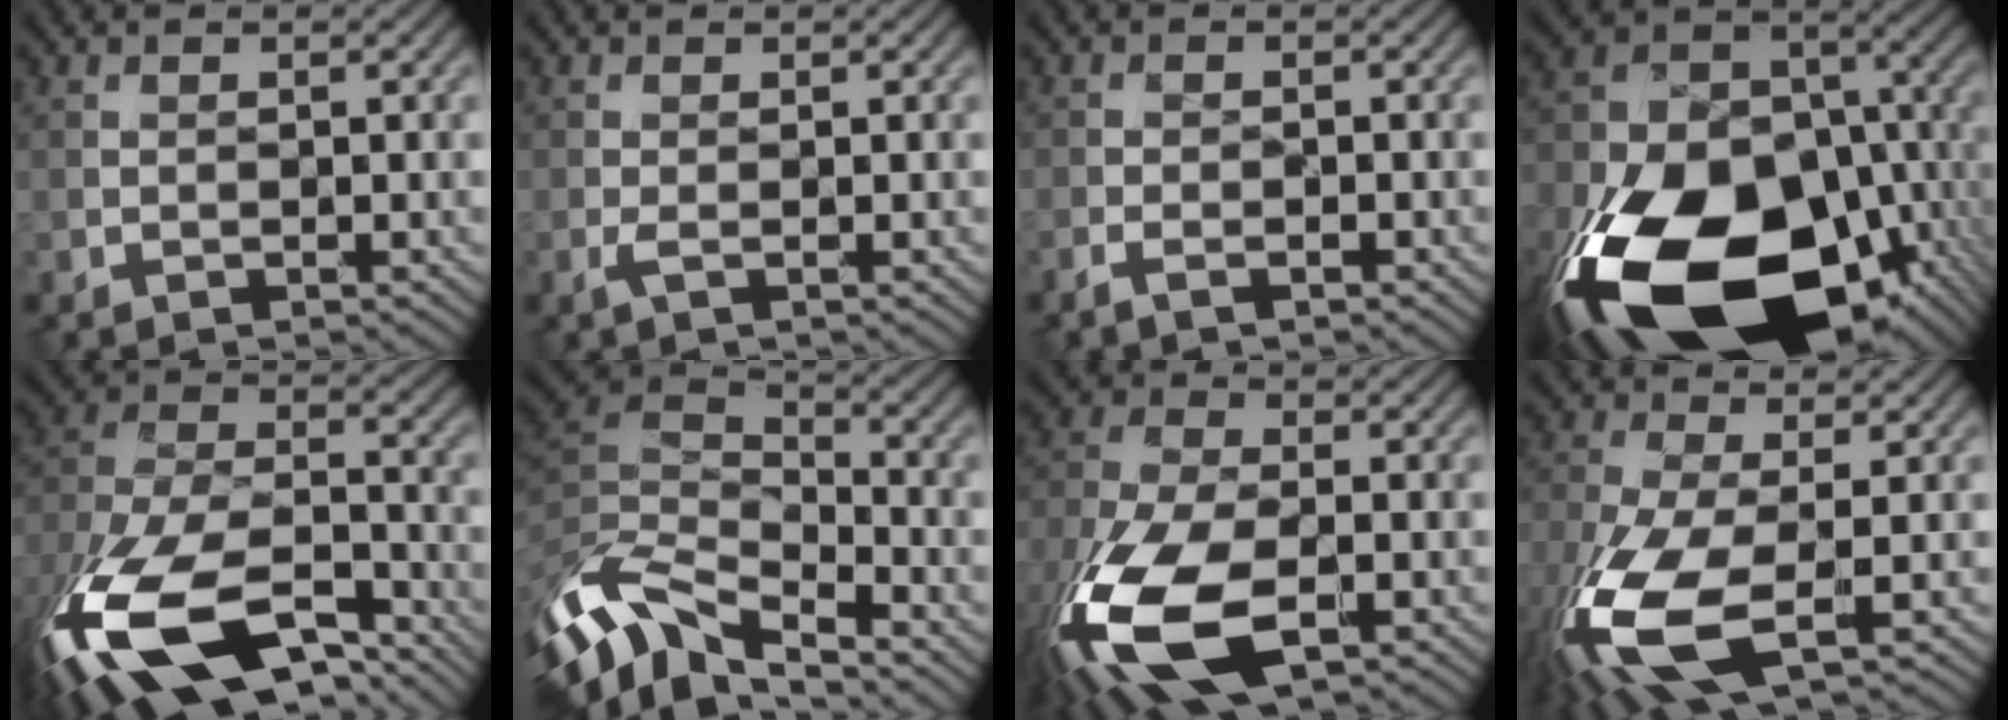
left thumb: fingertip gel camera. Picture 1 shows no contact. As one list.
[{"total": 0.9, "force": [-0.2, 0.1, 0.9], "torque": [-0.025, 0.001, -0.007]}, {"total": 2.2, "force": [-1.5, 0.7, 1.4], "torque": [-0.034, -0.001, -0.030]}, {"total": 23.5, "force": [-10.5, 14.1, 15.6], "torque": [-0.359, -0.075, -0.136]}, {"total": 18.7, "force": [-11.0, 9.5, 11.7], "torque": [-0.295, -0.045, -0.179]}, {"total": 12.4, "force": [-6.1, 5.5, 9.3], "torque": [-0.224, -0.004, -0.111]}, {"total": 16.6, "force": [-6.9, 8.6, 12.4], "torque": [-0.314, -0.042, -0.137]}, {"total": 12.9, "force": [-4.5, 5.4, 10.8], "torque": [-0.278, -0.033, -0.091]}]